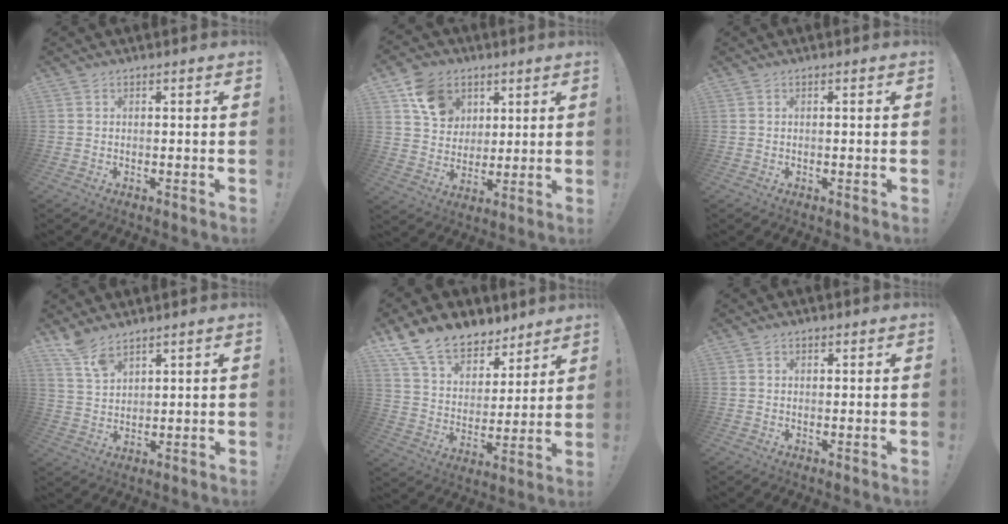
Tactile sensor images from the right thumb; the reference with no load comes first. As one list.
[{"total": 12.4, "force": [6.0, 9.9, 4.5], "torque": [-0.071, -0.023, 0.122]}, {"total": 0.0}, {"total": 7.2, "force": [5.9, 2.6, 3.1], "torque": [-0.058, -0.036, 0.112]}, {"total": 15.0, "force": [11.4, 8.3, 5.2], "torque": [-0.105, -0.077, 0.216]}, {"total": 0.8, "force": [0.5, 0.5, 0.2], "torque": [-0.001, 0.000, 0.009]}]